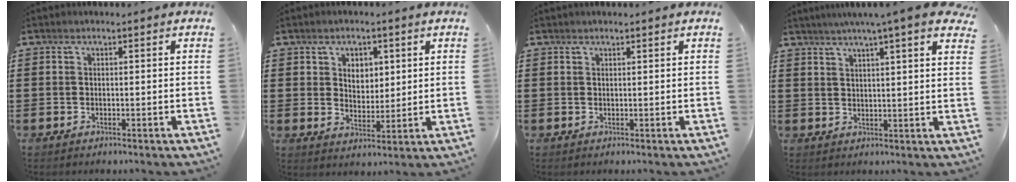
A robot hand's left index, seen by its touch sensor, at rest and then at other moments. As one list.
[{"total": 3.4, "force": [1.6, 2.5, 1.6], "torque": [-0.027, 0.005, 0.022]}, {"total": 0.6, "force": [0.6, 0.0, 0.3], "torque": [-0.007, -0.001, 0.012]}, {"total": 5.3, "force": [4.1, -0.4, 3.2], "torque": [-0.068, -0.011, 0.068]}]